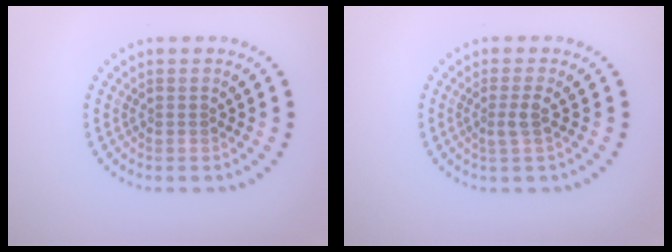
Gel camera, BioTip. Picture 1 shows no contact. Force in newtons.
{"total": 1.4, "press": 1.0, "slide": 0.9}